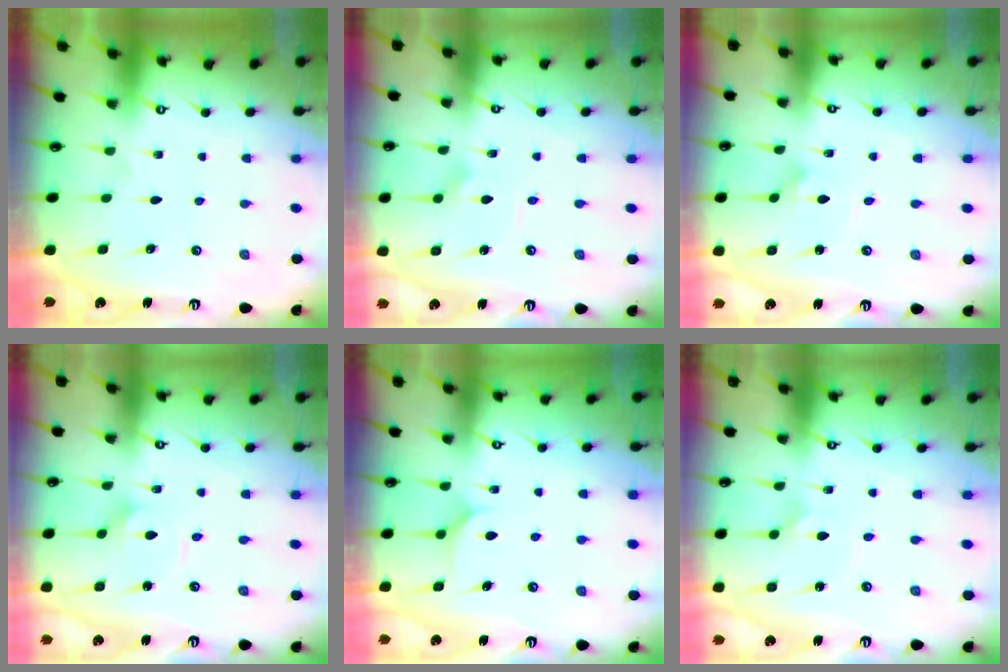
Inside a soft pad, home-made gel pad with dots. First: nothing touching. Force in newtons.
{"total": 2.2, "press": 2.2, "slide": 0.1}
{"total": 1.3, "press": 1.3, "slide": 0.0}
{"total": 2.2, "press": 2.2, "slide": 0.1}
{"total": 6.7, "press": 6.7, "slide": 0.4}
{"total": 2.2, "press": 2.2, "slide": 0.1}